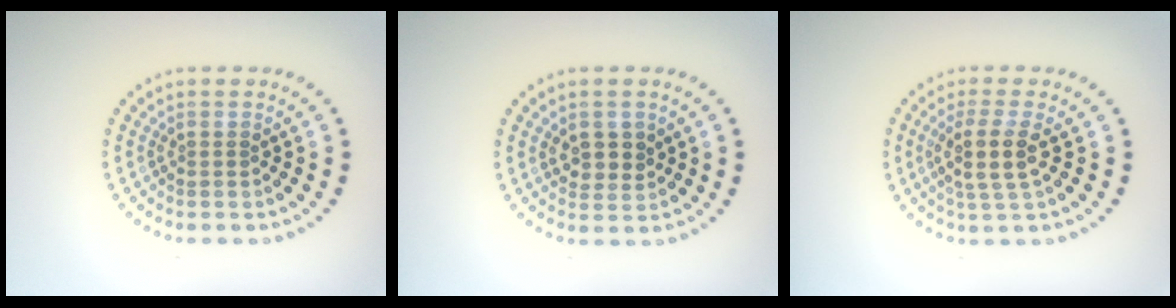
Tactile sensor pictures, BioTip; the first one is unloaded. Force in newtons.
{"total": 2.3, "press": 2.1, "slide": 0.8}
{"total": 3.2, "press": 2.6, "slide": 1.8}